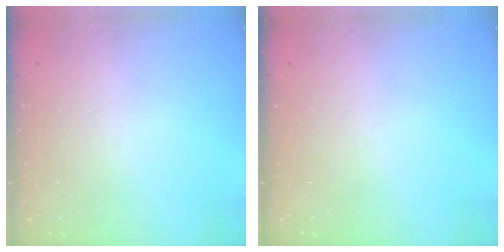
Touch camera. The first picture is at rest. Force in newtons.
{"total": 0.0}